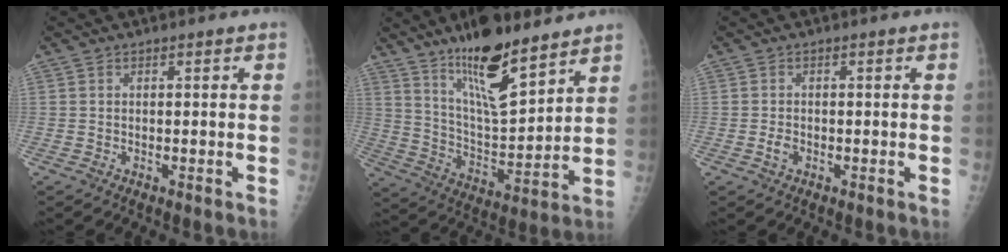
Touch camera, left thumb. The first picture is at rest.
{"total": 16.9, "force": [11.8, 4.8, 11.1], "torque": [-0.162, -0.080, 0.213]}
{"total": 1.6, "force": [-0.5, 1.1, 1.0], "torque": [-0.015, 0.001, -0.010]}